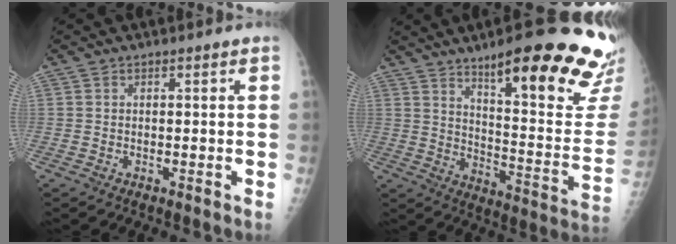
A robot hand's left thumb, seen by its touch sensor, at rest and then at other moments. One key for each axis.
{"total": 26.9, "fx": 17.9, "fy": 5.1, "fz": 19.5, "tx": -0.229, "ty": -0.084, "tz": 0.253}